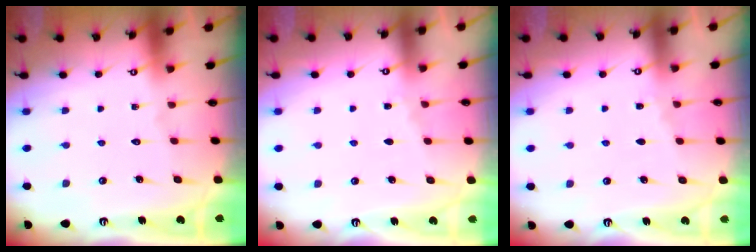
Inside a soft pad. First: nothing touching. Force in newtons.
{"total": 2.7, "press": 2.6, "slide": 0.5}
{"total": 2.7, "press": 2.6, "slide": 0.5}